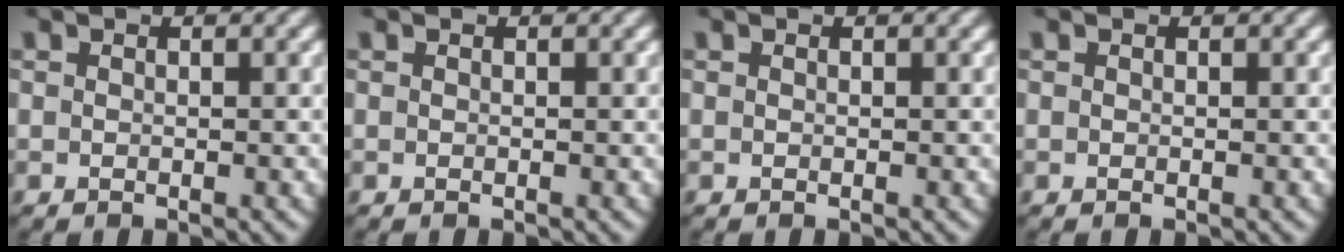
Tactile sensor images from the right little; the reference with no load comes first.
{"total": 0.0}
{"total": 0.0}
{"total": 0.0}